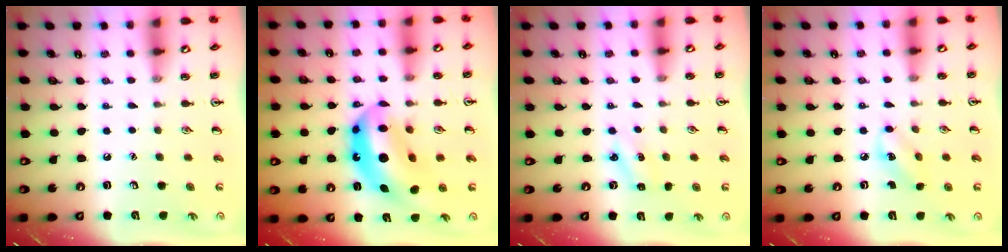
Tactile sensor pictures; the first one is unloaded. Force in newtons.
{"total": 15.4, "press": 14.6, "slide": 4.9}
{"total": 2.5, "press": 2.3, "slide": 0.9}
{"total": 3.9, "press": 3.8, "slide": 1.0}